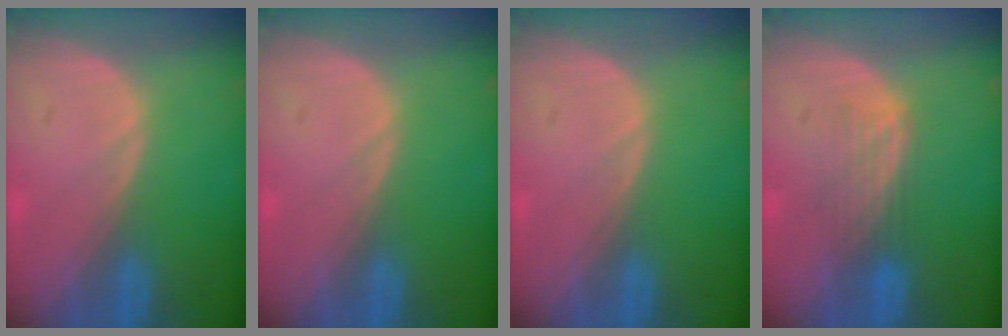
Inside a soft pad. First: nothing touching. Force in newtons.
{"total": 0.0}
{"total": 0.0}
{"total": 4.6, "press": 3.8, "slide": 2.6}